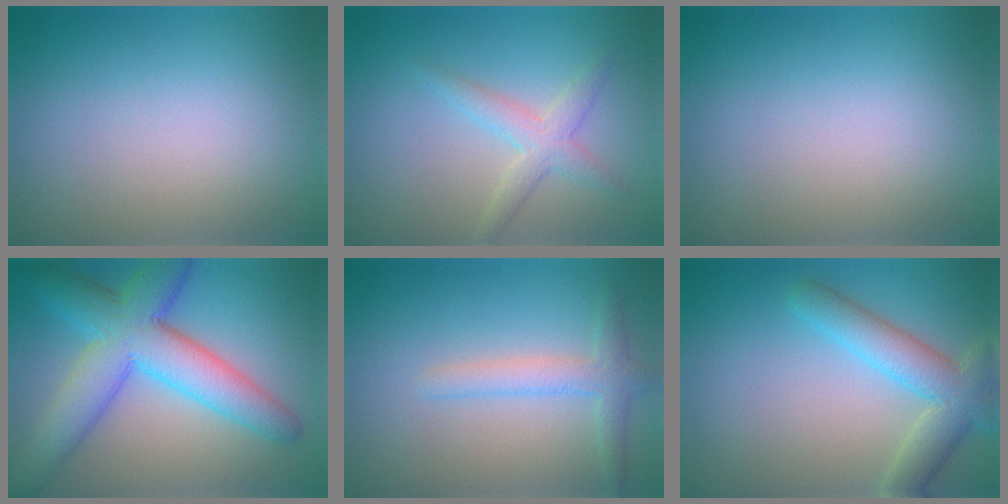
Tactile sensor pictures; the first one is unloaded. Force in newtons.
{"total": 2.7, "press": 2.7, "slide": 0.1}
{"total": 0.0}
{"total": 9.3, "press": 9.3, "slide": 0.1}
{"total": 2.5, "press": 2.5, "slide": 0.1}
{"total": 5.4, "press": 5.4, "slide": 0.4}